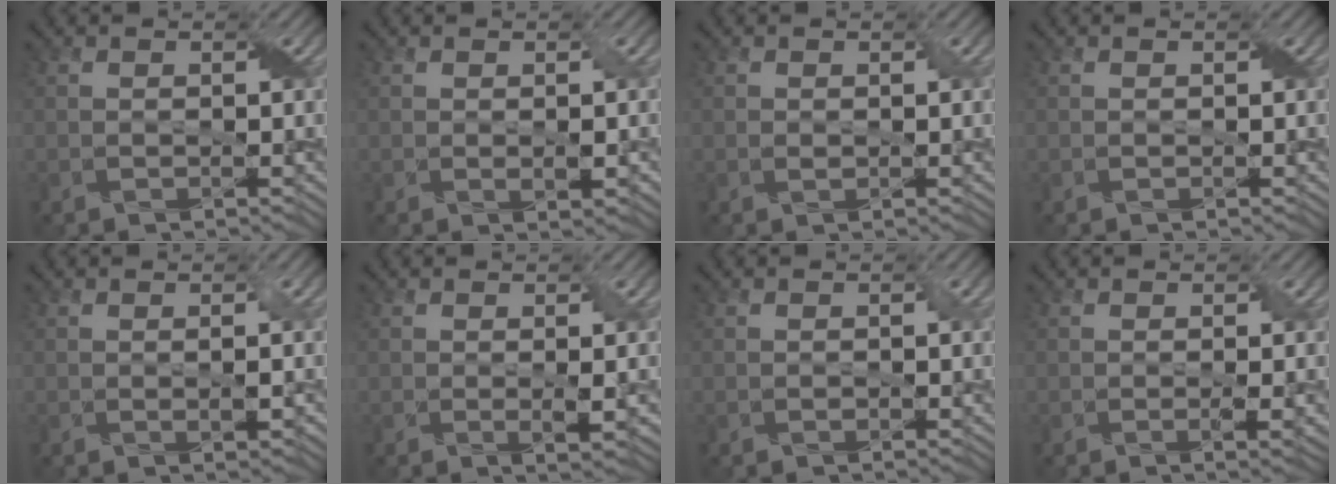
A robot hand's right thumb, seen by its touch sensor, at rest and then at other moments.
{"total": 1.4, "force": [0.0, 0.5, 1.3], "torque": [-0.025, -0.004, 0.004]}
{"total": 0.7, "force": [0.0, 0.5, 0.5], "torque": [-0.014, -0.002, 0.002]}
{"total": 0.0}
{"total": 1.4, "force": [0.0, 0.2, 1.4], "torque": [-0.027, -0.001, 0.003]}
{"total": 1.7, "force": [0.1, 0.1, 1.7], "torque": [-0.034, -0.002, 0.004]}
{"total": 0.7, "force": [-0.2, 0.3, 0.6], "torque": [-0.010, -0.001, -0.001]}
{"total": 1.7, "force": [-0.1, 0.1, 1.7], "torque": [-0.031, -0.001, 0.000]}